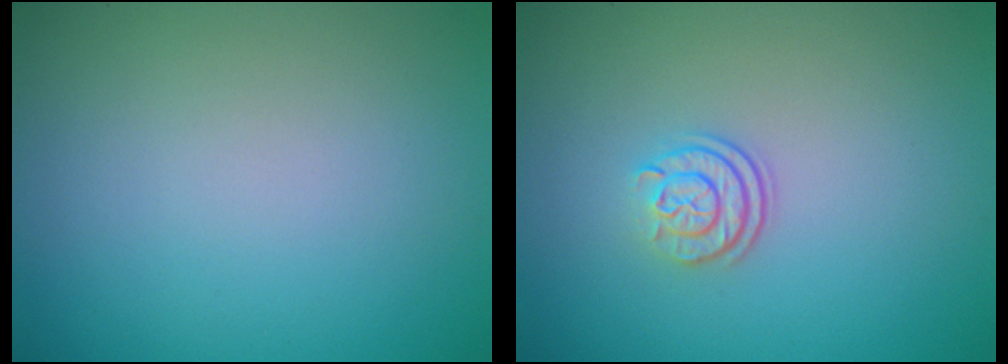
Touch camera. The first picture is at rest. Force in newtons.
{"total": 2.3, "press": 1.7, "slide": 1.6}